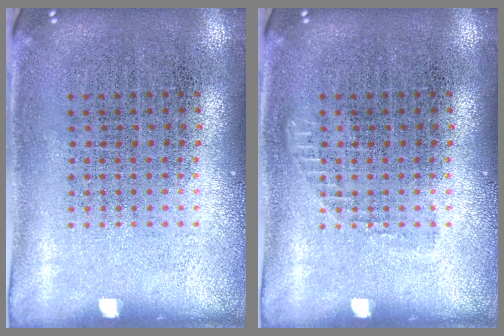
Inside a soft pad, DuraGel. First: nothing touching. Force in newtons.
{"total": 0.5, "press": 0.5, "slide": 0.2}